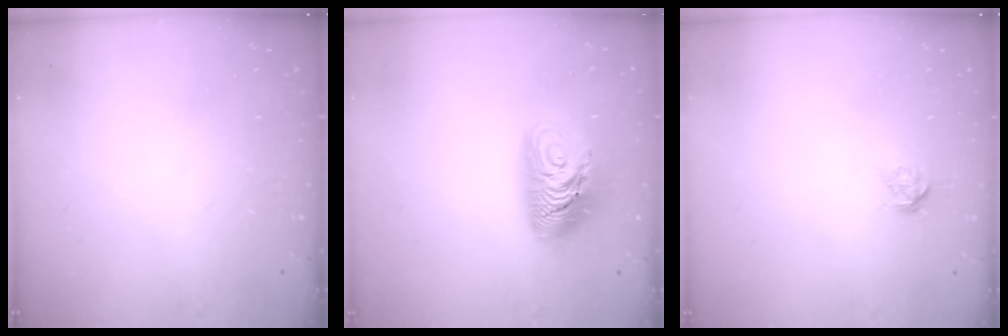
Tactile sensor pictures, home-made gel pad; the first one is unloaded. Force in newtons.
{"total": 12.8, "press": 12.8, "slide": 1.2}
{"total": 5.4, "press": 5.4, "slide": 0.4}